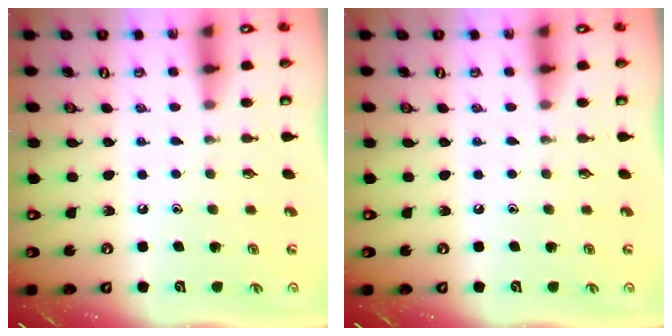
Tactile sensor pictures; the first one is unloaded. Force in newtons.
{"total": 0.0}